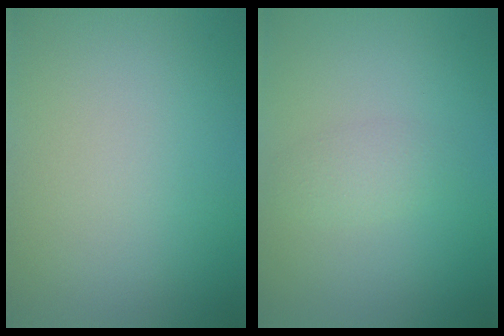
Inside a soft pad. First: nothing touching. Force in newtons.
{"total": 1.4, "press": 1.4, "slide": 0.1}